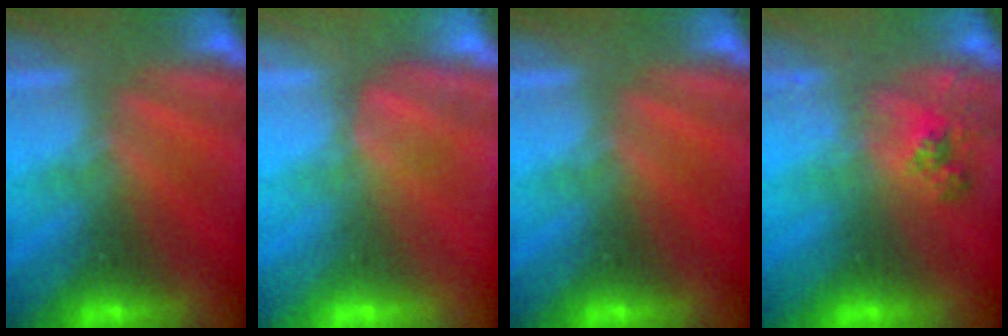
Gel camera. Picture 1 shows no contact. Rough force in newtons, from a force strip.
{"total": 4.5}
{"total": 0.0}
{"total": 2.6}